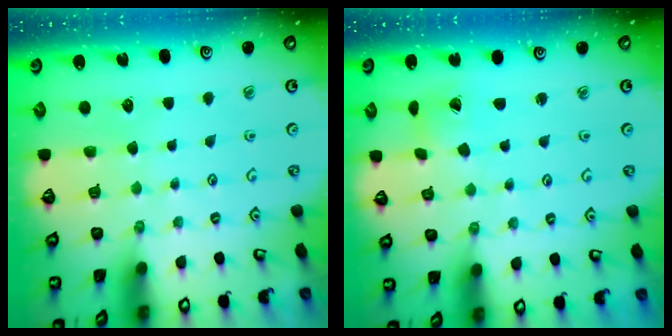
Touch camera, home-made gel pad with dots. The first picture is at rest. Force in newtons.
{"total": 2.9, "press": 2.8, "slide": 0.4}